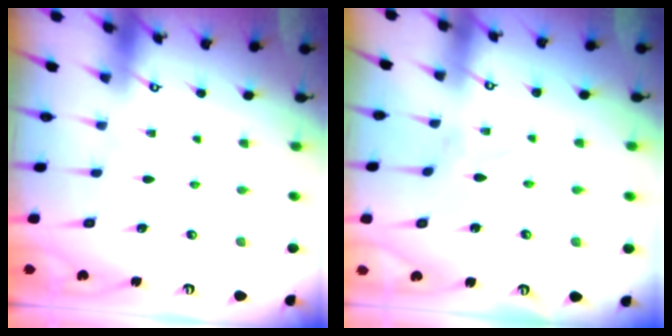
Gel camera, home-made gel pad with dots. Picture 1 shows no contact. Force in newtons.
{"total": 0.0}